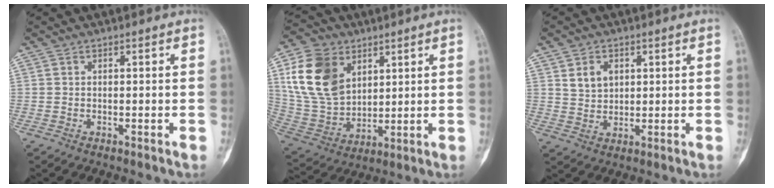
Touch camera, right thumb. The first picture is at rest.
{"total": 17.3, "force": [6.3, 12.4, 10.4], "torque": [-0.177, -0.018, 0.131]}
{"total": 4.9, "force": [1.9, 3.7, 2.6], "torque": [-0.028, -0.013, 0.038]}